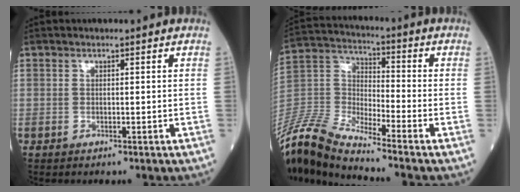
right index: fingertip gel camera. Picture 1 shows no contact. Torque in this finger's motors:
{"motor_torque": [-0.01, -0.15, 0.12, 0.02]}